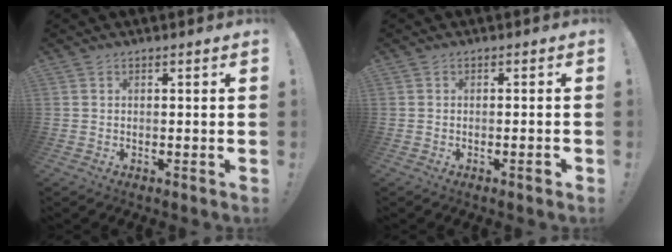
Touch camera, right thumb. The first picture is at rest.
{"total": 2.0, "force": [-1.2, -0.1, 1.6], "torque": [-0.031, 0.004, -0.020]}